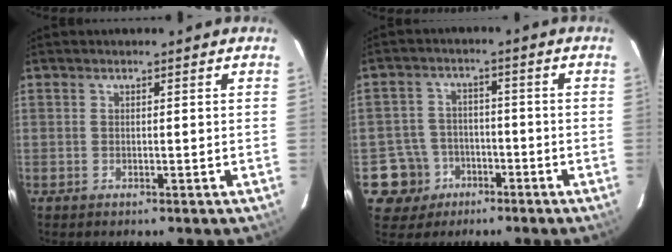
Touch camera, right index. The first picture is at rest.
{"total": 7.4, "force": [-3.5, 6.6, 0.4], "torque": [-0.031, 0.026, -0.052]}